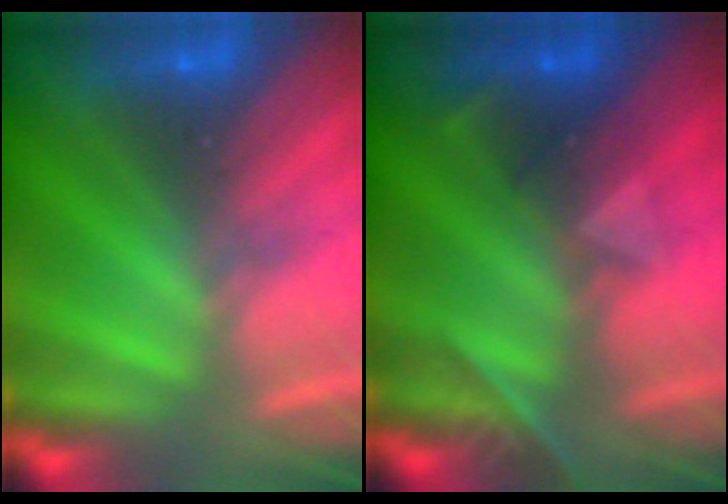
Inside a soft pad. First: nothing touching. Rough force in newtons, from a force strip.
{"total": 2.4}